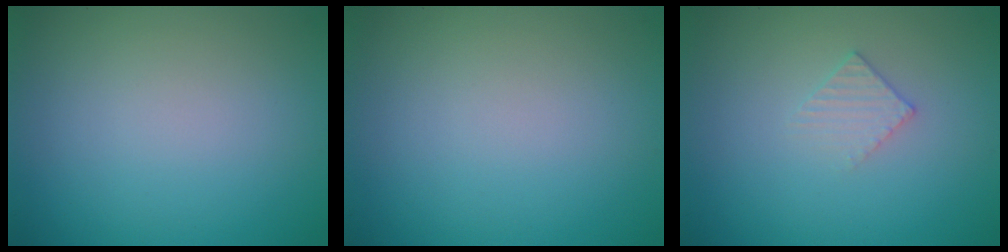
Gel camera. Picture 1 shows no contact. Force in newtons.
{"total": 0.0}
{"total": 1.4, "press": 1.4, "slide": 0.2}